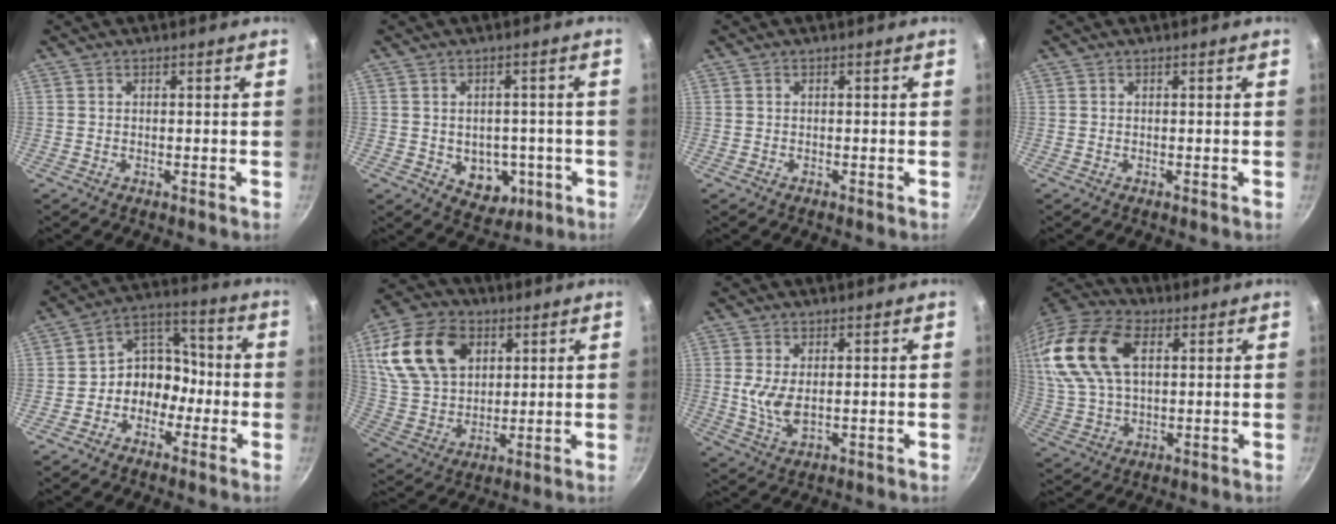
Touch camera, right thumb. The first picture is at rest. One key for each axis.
{"total": 7.9, "fx": -1.8, "fy": 6.1, "fz": 4.8, "tx": -0.031, "ty": 0.005, "tz": -0.010}
{"total": 0.0}
{"total": 0.0}
{"total": 9.4, "fx": -3.0, "fy": 7.6, "fz": 4.5, "tx": -0.018, "ty": 0.059, "tz": -0.064}
{"total": 18.4, "fx": 6.6, "fy": 12.8, "fz": 11.6, "tx": -0.194, "ty": -0.007, "tz": 0.126}
{"total": 5.5, "fx": 0.6, "fy": 2.7, "fz": 4.7, "tx": -0.093, "ty": -0.009, "tz": 0.018}
{"total": 20.6, "fx": 6.4, "fy": 12.3, "fz": 15.3, "tx": -0.309, "ty": 0.006, "tz": 0.113}